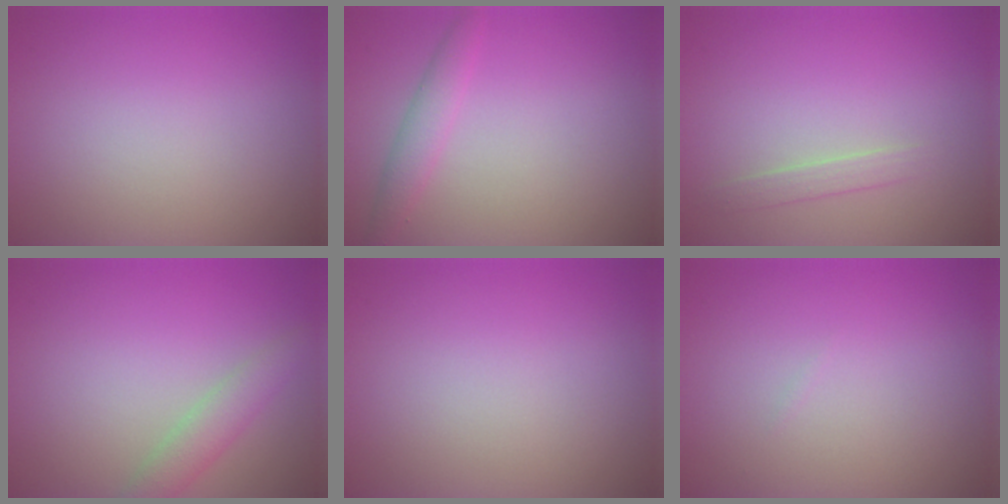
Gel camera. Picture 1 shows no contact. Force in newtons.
{"total": 2.0, "press": 2.0, "slide": 0.3}
{"total": 1.2, "press": 1.2, "slide": 0.1}
{"total": 2.4, "press": 2.4, "slide": 0.1}
{"total": 0.0}
{"total": 0.0}